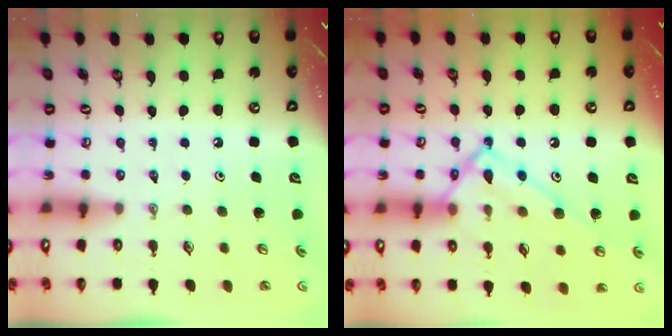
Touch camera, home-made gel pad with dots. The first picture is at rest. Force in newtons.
{"total": 15.2, "press": 15.2, "slide": 1.2}